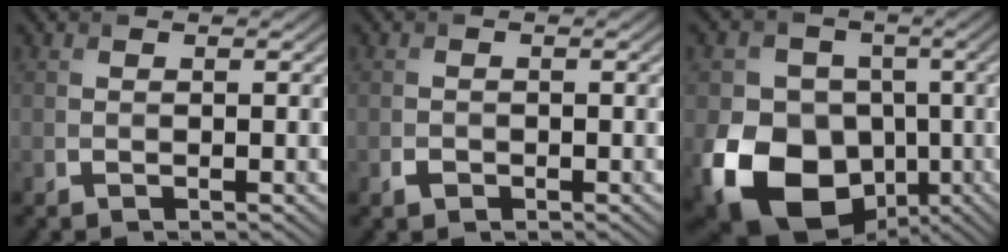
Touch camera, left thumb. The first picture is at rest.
{"total": 1.0, "force": [-0.6, 0.7, 0.4], "torque": [-0.007, -0.004, -0.012]}
{"total": 16.8, "force": [-5.4, 13.4, 8.5], "torque": [-0.173, -0.042, -0.115]}